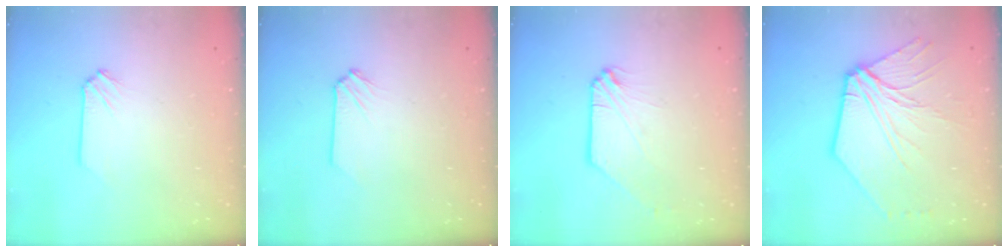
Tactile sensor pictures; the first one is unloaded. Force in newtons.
{"total": 0.0}
{"total": 0.8, "press": 0.8, "slide": 0.2}
{"total": 9.0, "press": 8.9, "slide": 1.3}